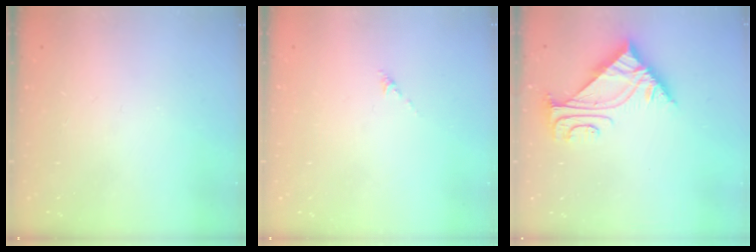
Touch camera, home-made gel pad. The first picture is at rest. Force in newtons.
{"total": 0.0}
{"total": 5.2, "press": 5.2, "slide": 0.8}